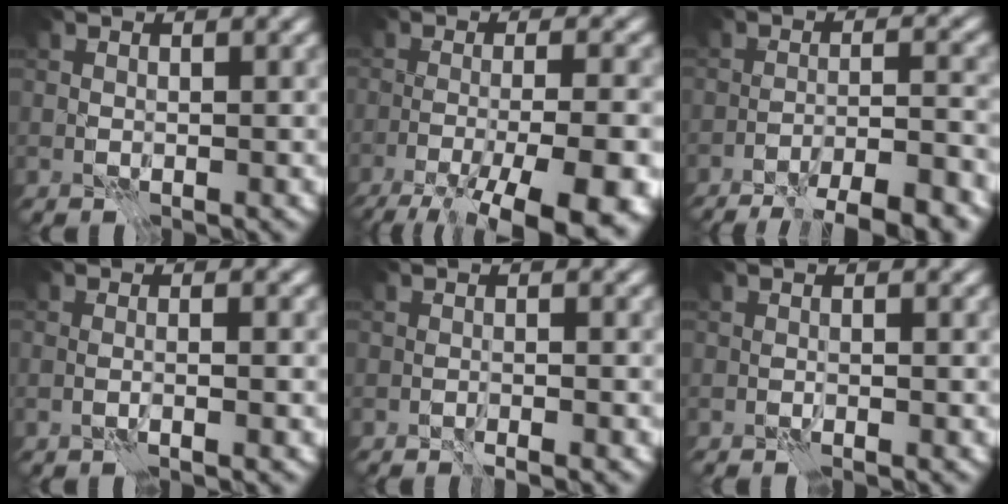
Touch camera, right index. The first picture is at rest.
{"total": 12.9, "force": [-8.4, 3.0, 9.4], "torque": [-0.132, -0.026, -0.110]}
{"total": 9.2, "force": [-7.6, 1.3, 5.0], "torque": [-0.063, -0.001, -0.103]}
{"total": 1.1, "force": [-0.3, -0.1, 1.1], "torque": [-0.013, -0.008, -0.013]}
{"total": 1.2, "force": [-1.0, -0.4, 0.4], "torque": [-0.003, 0.004, -0.019]}
{"total": 0.7, "force": [-0.4, -0.5, -0.2], "torque": [0.004, 0.001, -0.009]}